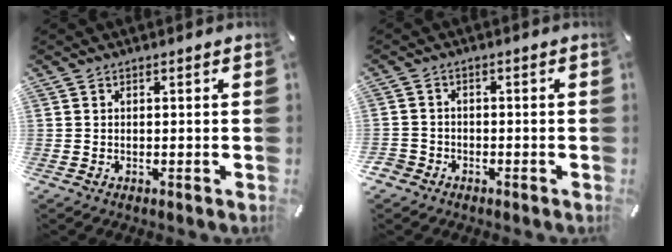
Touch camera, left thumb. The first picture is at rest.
{"total": 2.9, "force": [-1.8, 2.2, 0.5], "torque": [-0.013, 0.008, -0.038]}